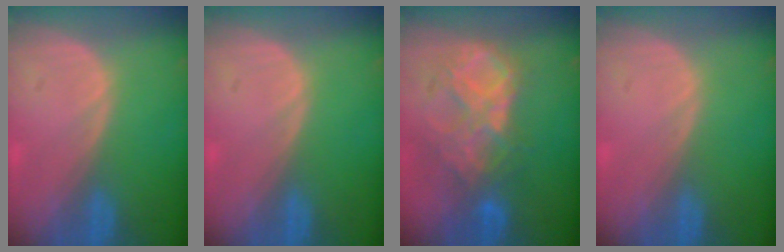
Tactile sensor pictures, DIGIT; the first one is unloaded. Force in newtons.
{"total": 0.0}
{"total": 9.2, "press": 7.9, "slide": 4.8}
{"total": 0.0}